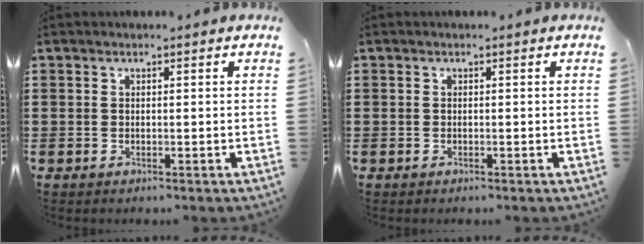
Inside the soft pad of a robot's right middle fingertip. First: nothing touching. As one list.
[{"total": 0.0}]